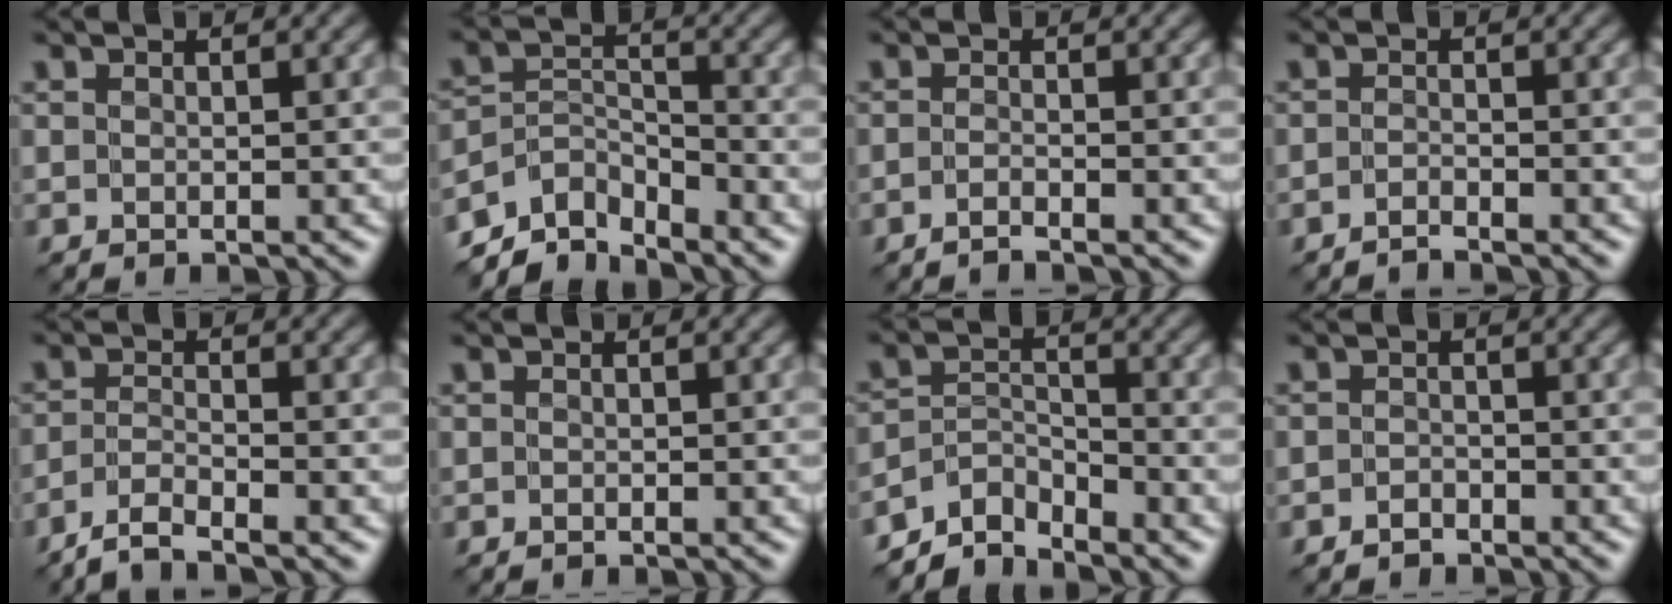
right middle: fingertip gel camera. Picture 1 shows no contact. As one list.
[{"total": 4.9, "force": [-4.4, 1.8, 1.4], "torque": [-0.019, -0.003, -0.090]}, {"total": 1.0, "force": [-0.8, -0.1, 0.5], "torque": [-0.009, 0.000, -0.022]}, {"total": 1.0, "force": [-1.0, -0.1, 0.2], "torque": [-0.004, 0.001, -0.024]}, {"total": 2.8, "force": [-2.4, 0.2, 1.4], "torque": [-0.027, -0.001, -0.061]}, {"total": 0.0}, {"total": 3.9, "force": [-3.6, 1.2, 0.7], "torque": [-0.005, 0.003, -0.077]}, {"total": 0.9, "force": [-0.8, 0.4, 0.0], "torque": [0.001, 0.006, -0.017]}]